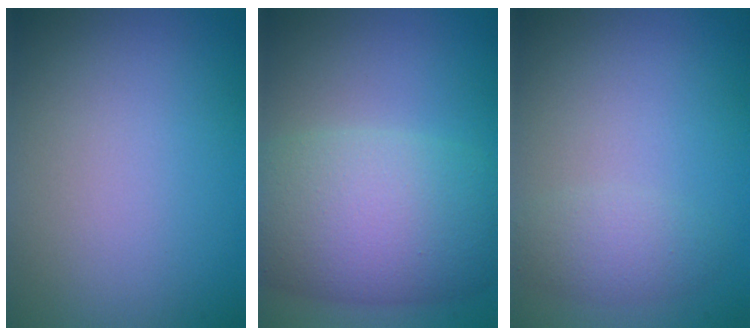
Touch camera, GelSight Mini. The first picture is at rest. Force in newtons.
{"total": 9.8, "press": 9.8, "slide": 0.3}
{"total": 2.0, "press": 2.0, "slide": 0.0}